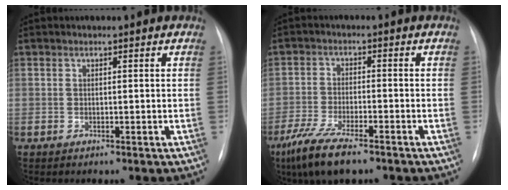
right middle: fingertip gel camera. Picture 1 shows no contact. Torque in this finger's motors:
{"motor_torque": [0.92, -0.98, 0.34, 0.11]}